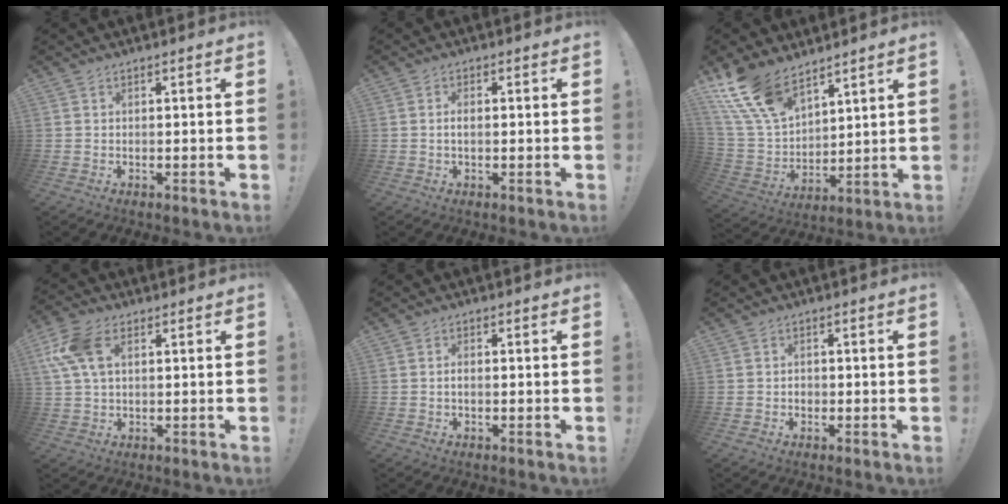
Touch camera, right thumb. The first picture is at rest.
{"total": 2.2, "force": [-0.1, 1.1, 1.9], "torque": [-0.031, 0.004, -0.004]}
{"total": 15.8, "force": [11.8, 7.6, 7.3], "torque": [-0.167, -0.076, 0.225]}
{"total": 10.7, "force": [3.7, 6.0, 8.0], "torque": [-0.178, 0.004, 0.073]}
{"total": 1.4, "force": [-0.4, 0.7, 1.1], "torque": [-0.023, 0.005, -0.007]}
{"total": 1.5, "force": [-0.6, 1.3, 0.5], "torque": [-0.003, 0.002, -0.013]}